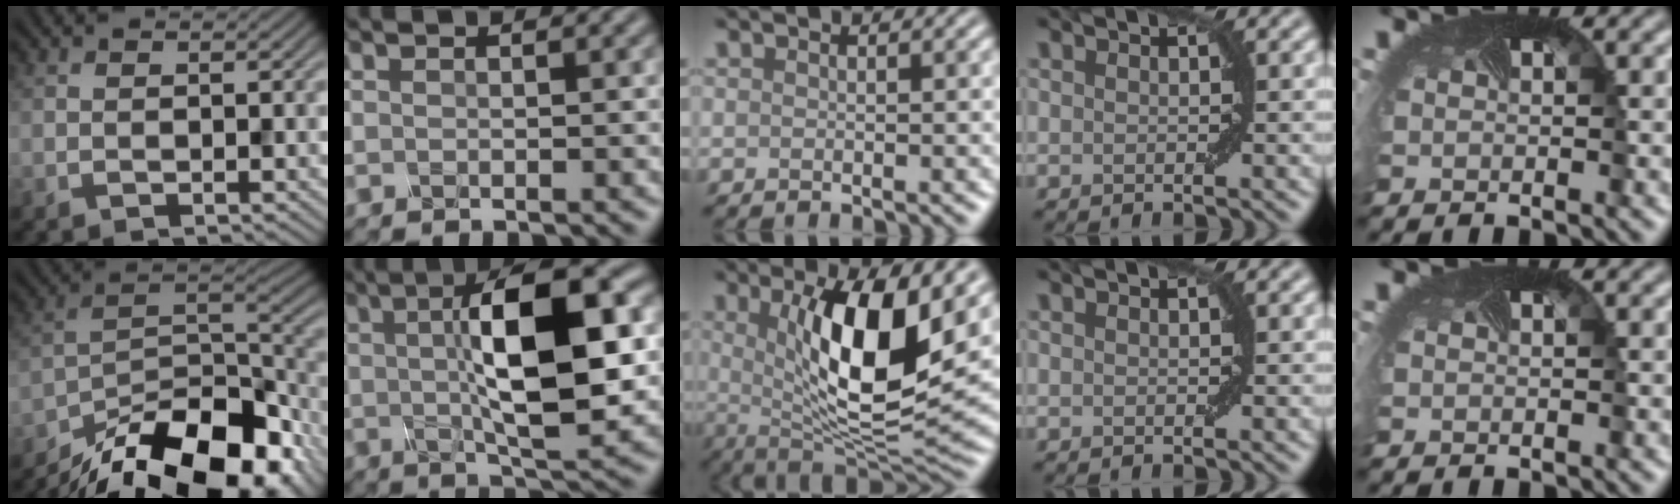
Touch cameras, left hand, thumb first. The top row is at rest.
{"thumb": {"total": 18.4, "force": [-13.9, 6.8, 10.0], "torque": [-0.200, -0.029, -0.216]}, "index": {"total": 11.5, "force": [1.3, 3.5, 10.9], "torque": [-0.167, 0.009, 0.019]}, "middle": {"total": 11.3, "force": [2.2, 3.5, 10.5], "torque": [-0.162, -0.013, 0.043]}}